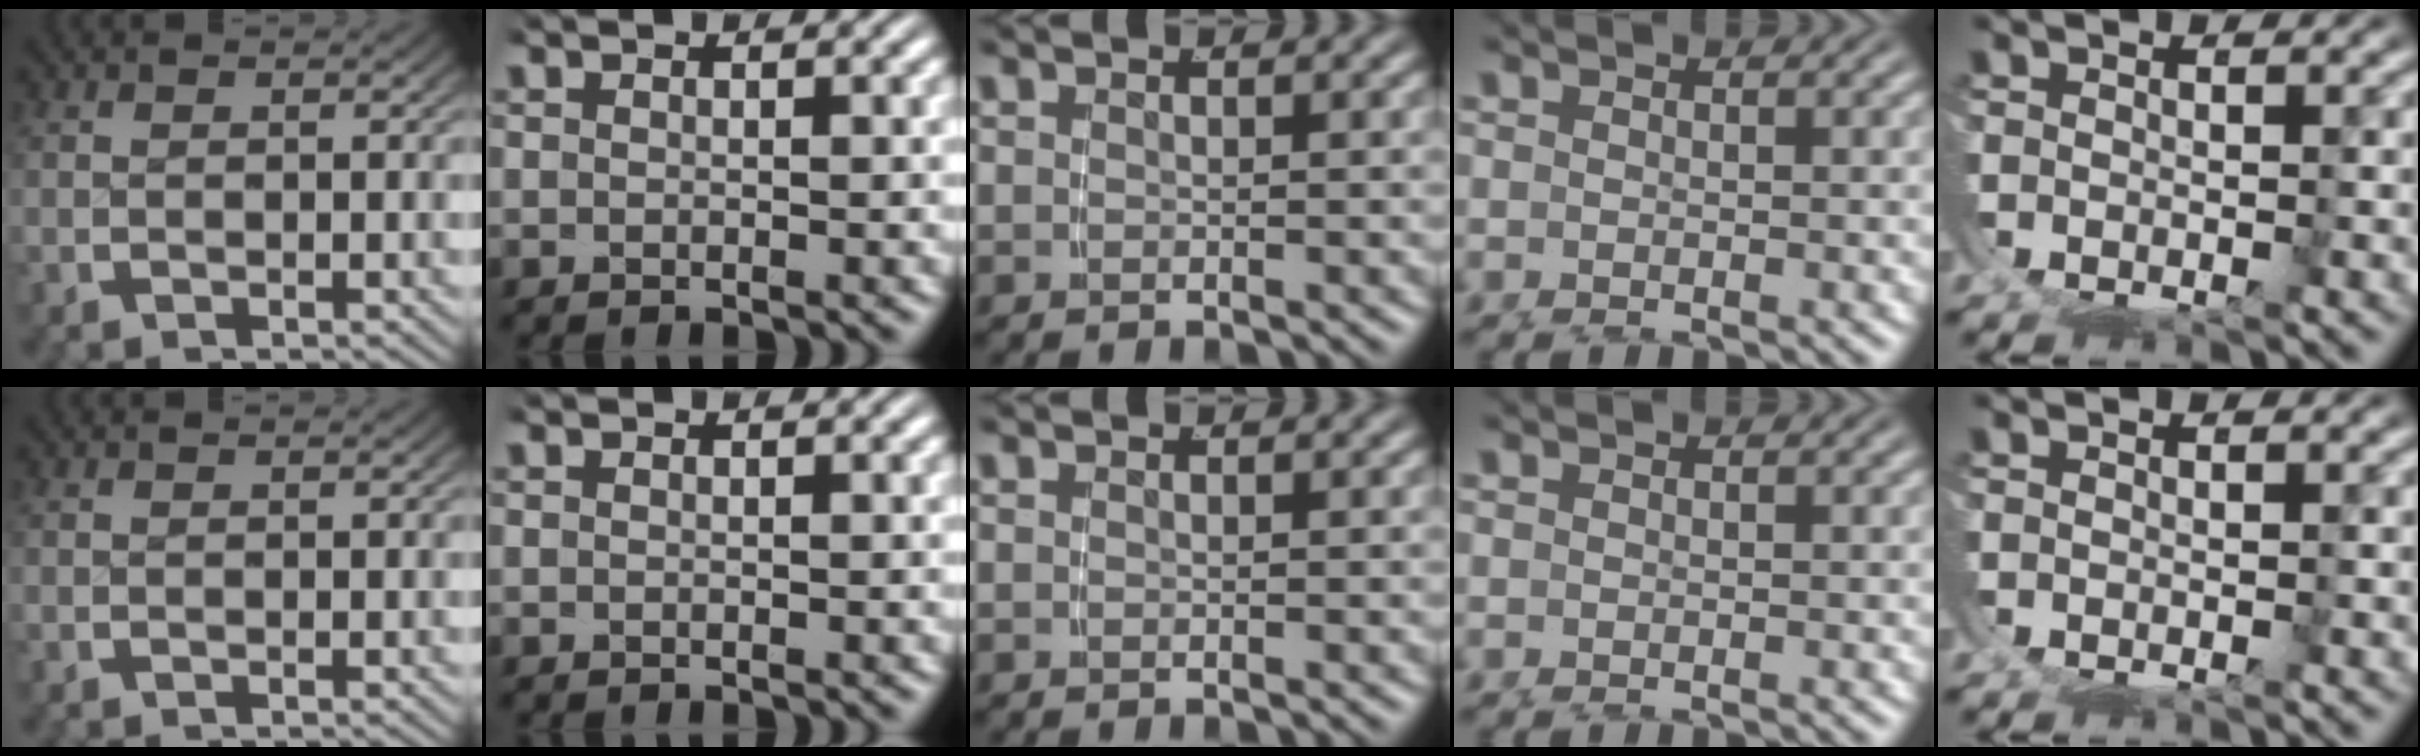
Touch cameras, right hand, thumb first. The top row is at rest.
{}